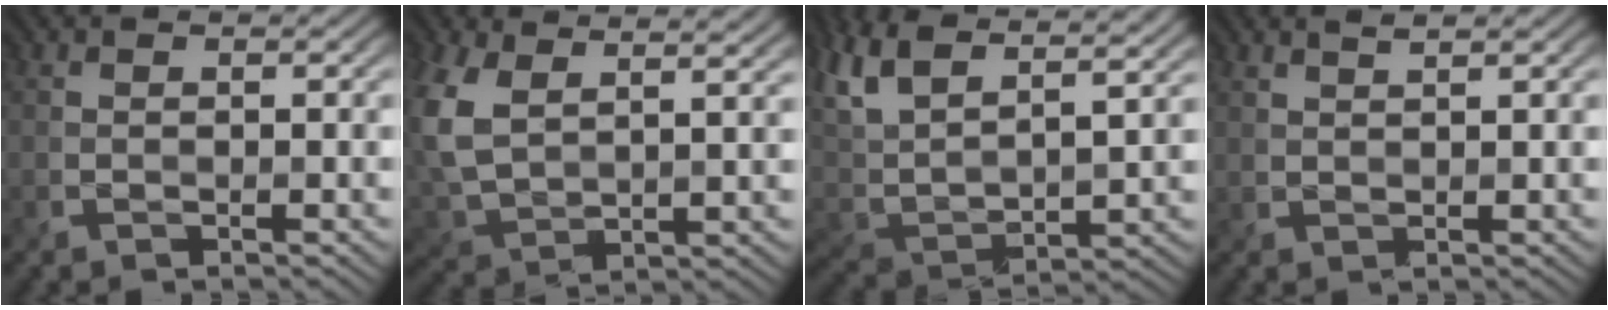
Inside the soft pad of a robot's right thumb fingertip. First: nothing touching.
{"total": 10.3, "force": [4.9, 4.9, 7.7], "torque": [-0.209, 0.000, 0.095]}
{"total": 12.7, "force": [8.3, 4.6, 8.4], "torque": [-0.221, 0.027, 0.156]}
{"total": 1.3, "force": [1.3, -0.1, 0.5], "torque": [-0.011, 0.001, 0.028]}